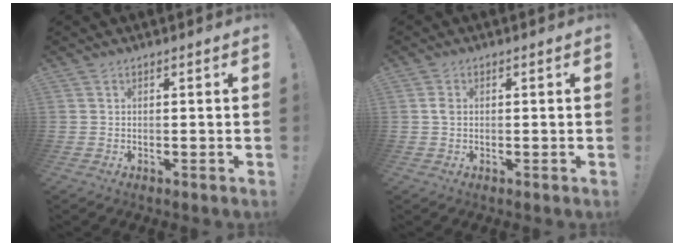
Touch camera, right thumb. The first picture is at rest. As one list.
[{"total": 1.5, "force": [0.0, 1.1, 1.1], "torque": [-0.027, 0.007, 0.001]}]